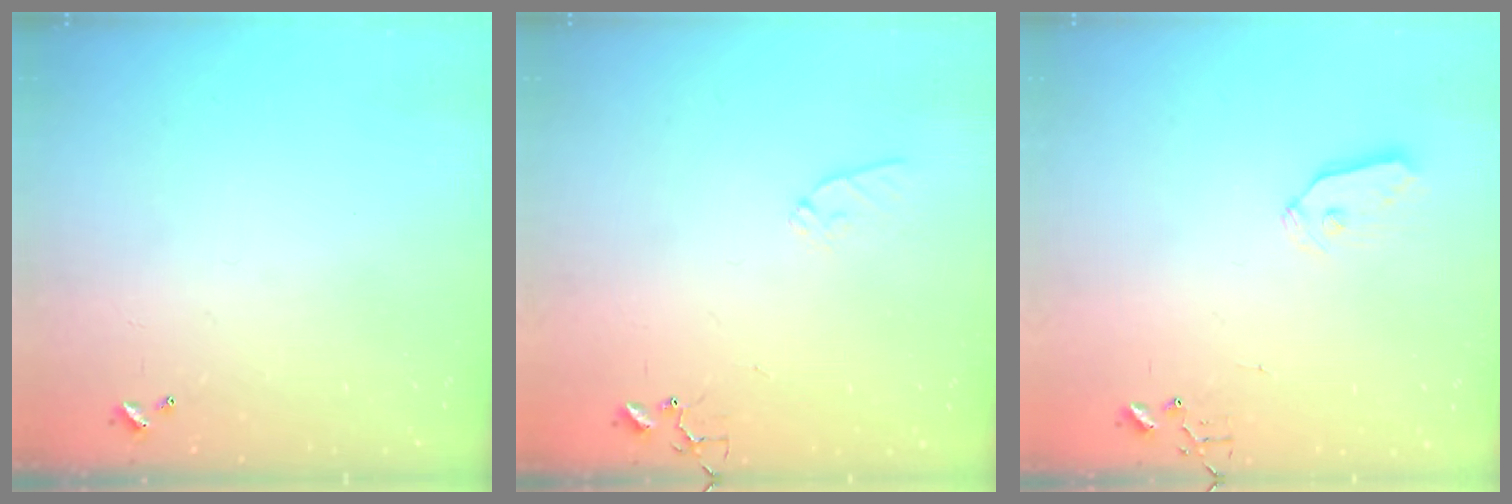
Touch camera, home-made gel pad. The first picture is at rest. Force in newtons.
{"total": 6.4, "press": 6.4, "slide": 0.6}
{"total": 6.3, "press": 6.3, "slide": 0.1}